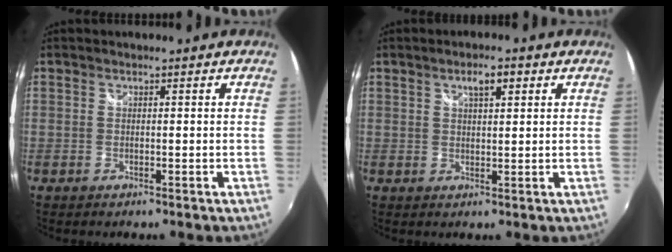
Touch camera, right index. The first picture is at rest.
{"total": 3.6, "force": [1.8, 1.3, 2.9], "torque": [-0.046, 0.009, 0.030]}